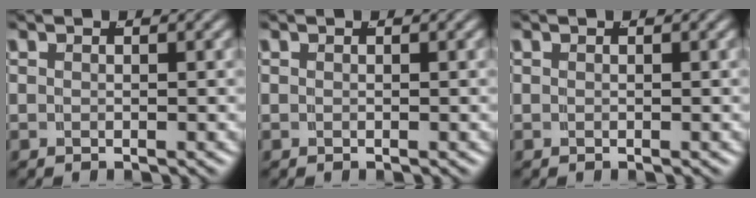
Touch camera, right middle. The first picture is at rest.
{"total": 0.0}
{"total": 0.0}